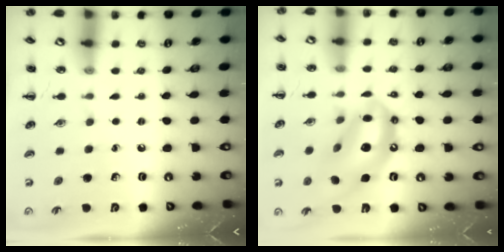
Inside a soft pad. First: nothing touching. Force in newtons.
{"total": 16.6, "press": 16.0, "slide": 4.4}